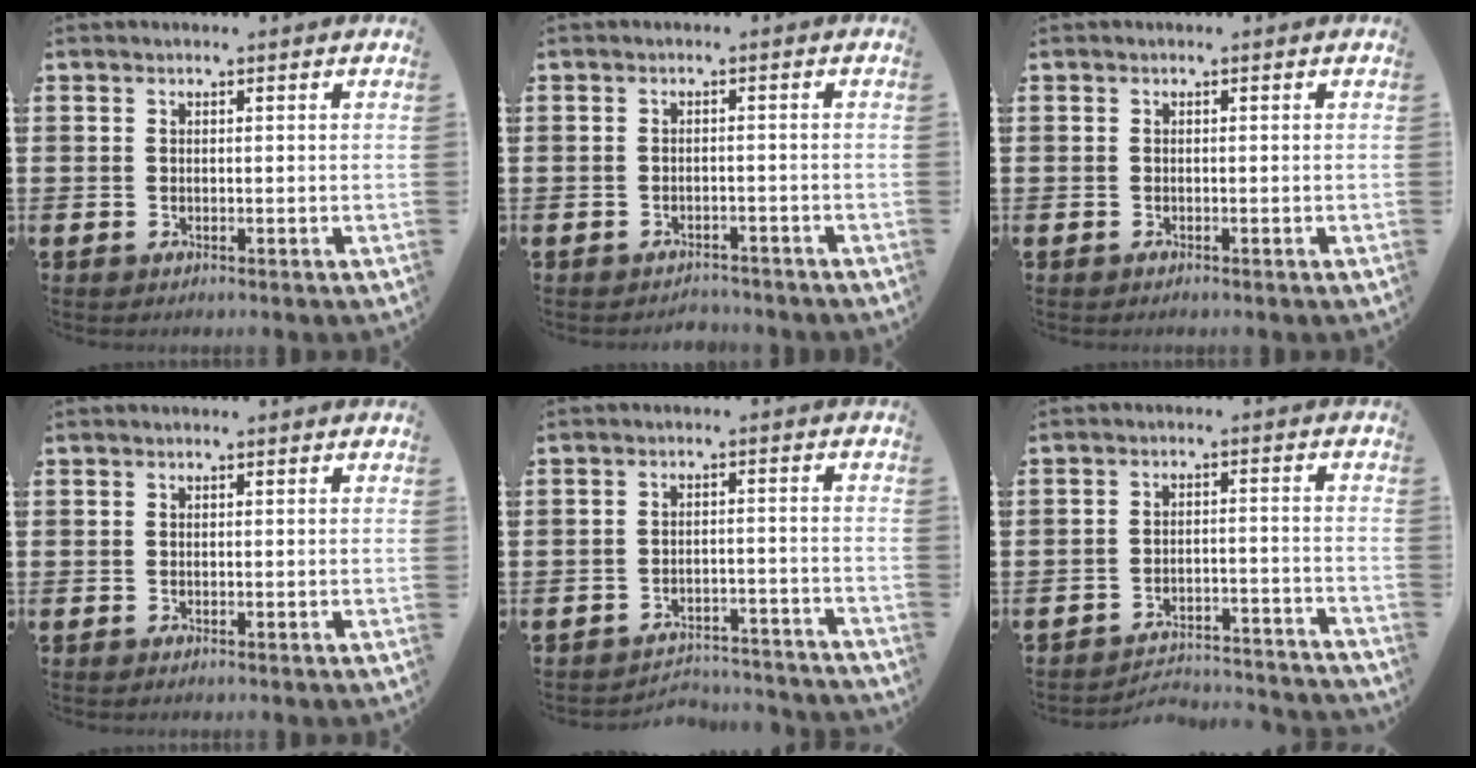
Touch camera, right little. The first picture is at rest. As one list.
[{"total": 1.5, "force": [-1.5, 0.1, -0.2], "torque": [-0.002, 0.004, -0.033]}, {"total": 0.0}, {"total": 0.0}, {"total": 3.5, "force": [-3.5, 0.2, 0.1], "torque": [-0.006, 0.006, -0.074]}, {"total": 3.3, "force": [-3.3, 0.4, 0.2], "torque": [-0.007, 0.006, -0.071]}]